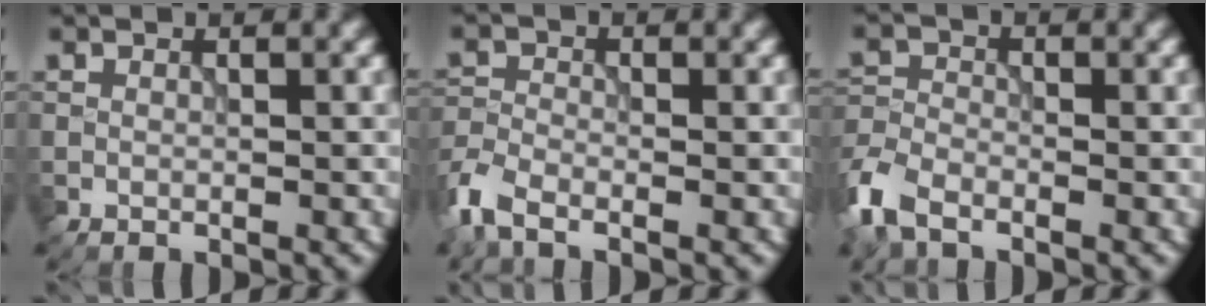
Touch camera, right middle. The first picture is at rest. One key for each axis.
{"total": 3.7, "fx": -2.6, "fy": 1.5, "fz": 2.1, "tx": -0.051, "ty": -0.009, "tz": -0.071}
{"total": 4.5, "fx": -3.1, "fy": 2.1, "fz": 2.3, "tx": -0.056, "ty": -0.006, "tz": -0.080}